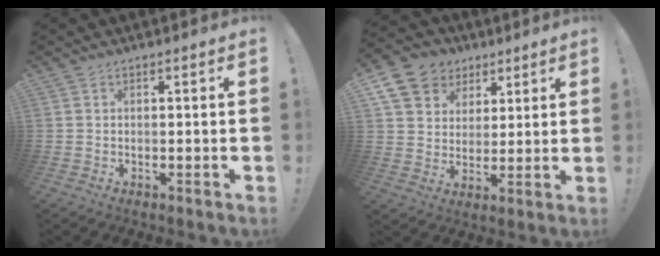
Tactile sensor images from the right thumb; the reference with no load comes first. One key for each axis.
{"total": 12.8, "fx": 6.4, "fy": 10.1, "fz": 4.6, "tx": -0.073, "ty": -0.035, "tz": 0.130}